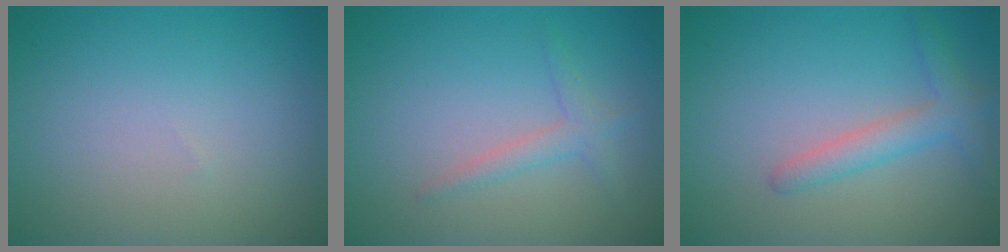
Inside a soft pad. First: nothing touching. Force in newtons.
{"total": 1.6, "press": 1.6, "slide": 0.0}
{"total": 2.1, "press": 2.1, "slide": 0.2}